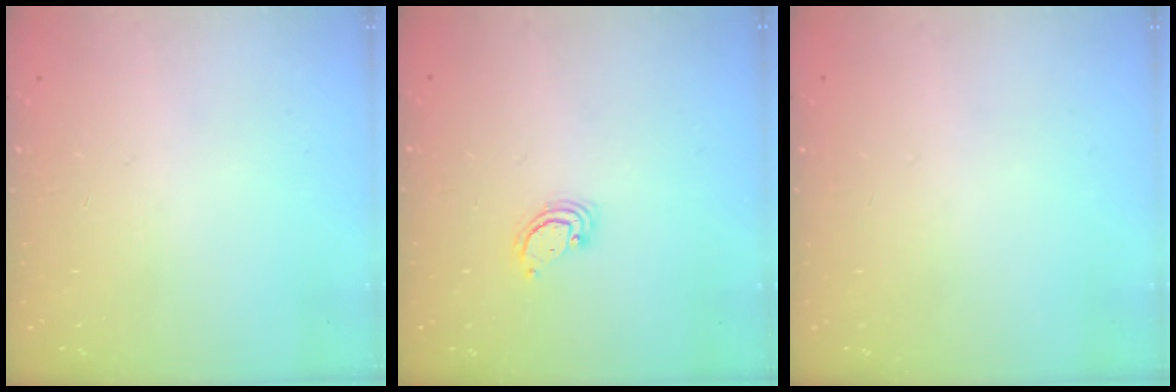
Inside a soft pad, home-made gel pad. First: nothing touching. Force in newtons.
{"total": 2.6, "press": 2.6, "slide": 0.3}
{"total": 0.0}